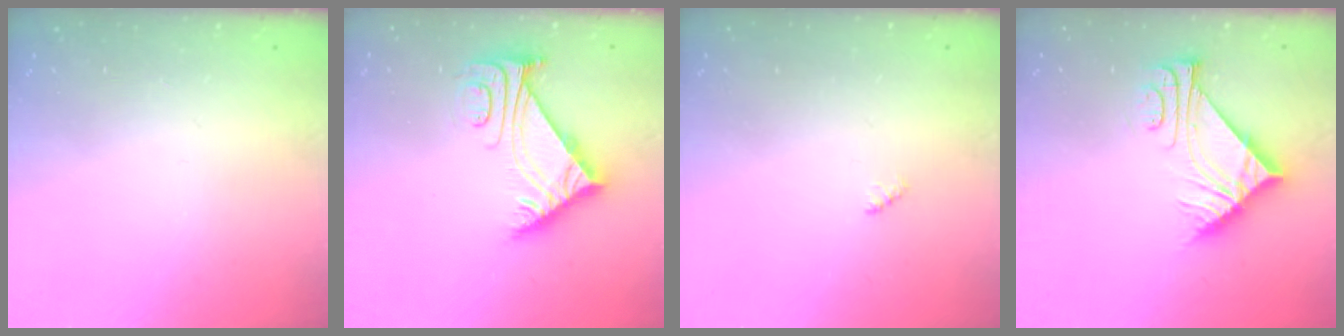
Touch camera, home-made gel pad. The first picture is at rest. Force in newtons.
{"total": 8.0, "press": 8.0, "slide": 0.6}
{"total": 2.3, "press": 2.2, "slide": 0.5}
{"total": 9.3, "press": 9.3, "slide": 0.5}